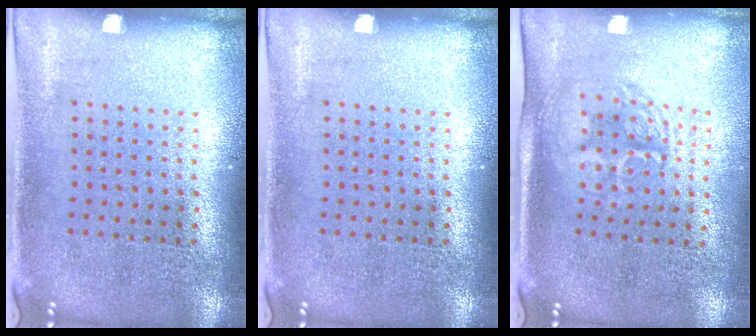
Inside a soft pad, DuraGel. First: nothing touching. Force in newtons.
{"total": 0.0}
{"total": 1.6, "press": 1.4, "slide": 0.8}